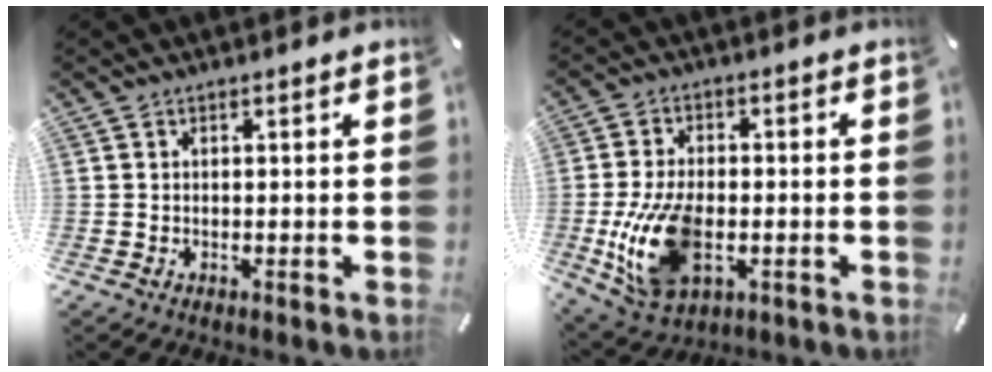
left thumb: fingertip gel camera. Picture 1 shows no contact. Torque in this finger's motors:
{"motor_torque": [0.63, 1.95, 1.20, 0.35, 0.35]}